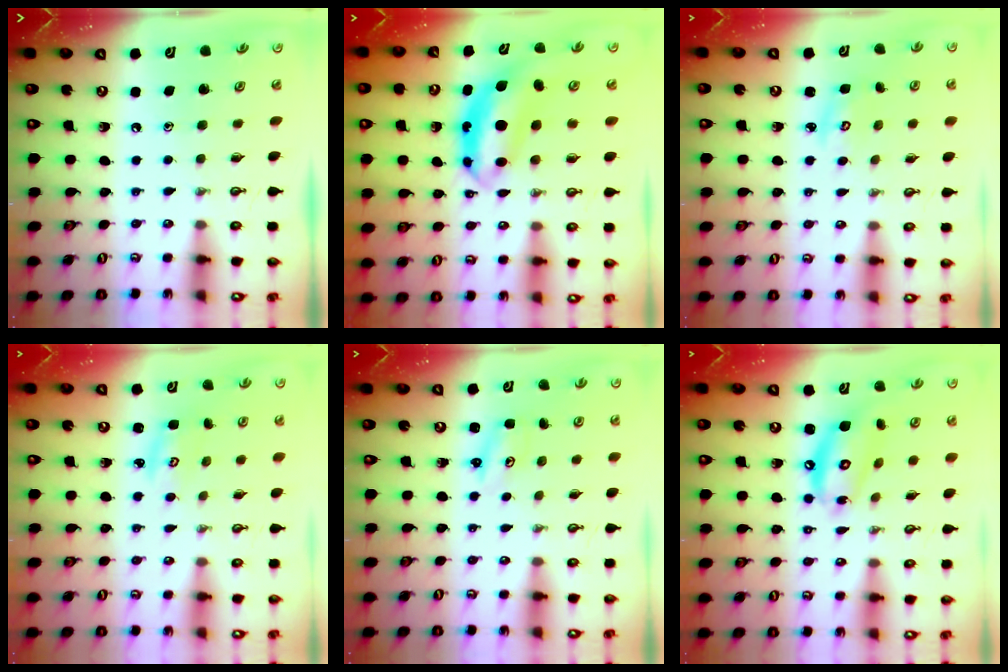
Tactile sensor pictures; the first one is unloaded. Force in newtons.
{"total": 7.0, "press": 7.0, "slide": 0.7}
{"total": 3.5, "press": 3.5, "slide": 0.4}
{"total": 2.6, "press": 2.5, "slide": 0.3}
{"total": 1.8, "press": 1.8, "slide": 0.2}
{"total": 12.6, "press": 12.5, "slide": 1.1}